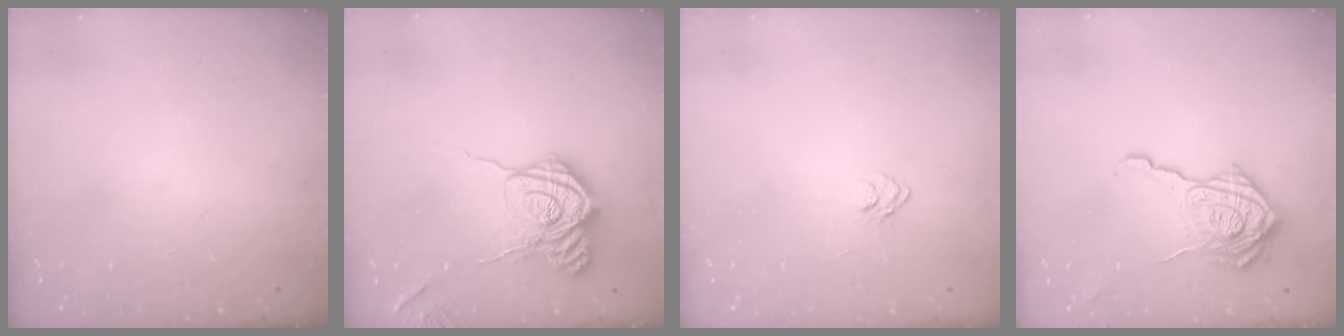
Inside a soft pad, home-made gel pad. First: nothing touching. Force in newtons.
{"total": 18.0, "press": 17.9, "slide": 1.4}
{"total": 6.4, "press": 6.3, "slide": 1.1}
{"total": 18.0, "press": 17.9, "slide": 1.0}